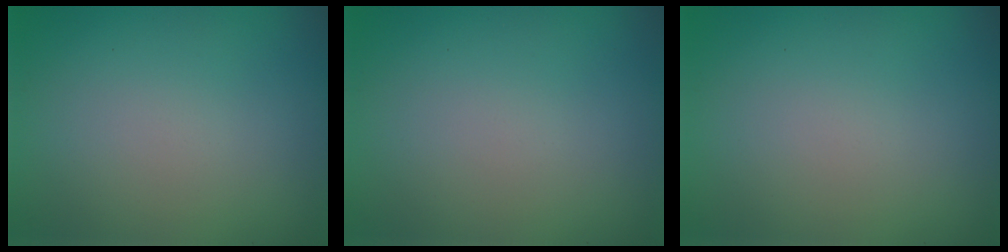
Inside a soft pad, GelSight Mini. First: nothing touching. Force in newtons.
{"total": 0.0}
{"total": 0.0}